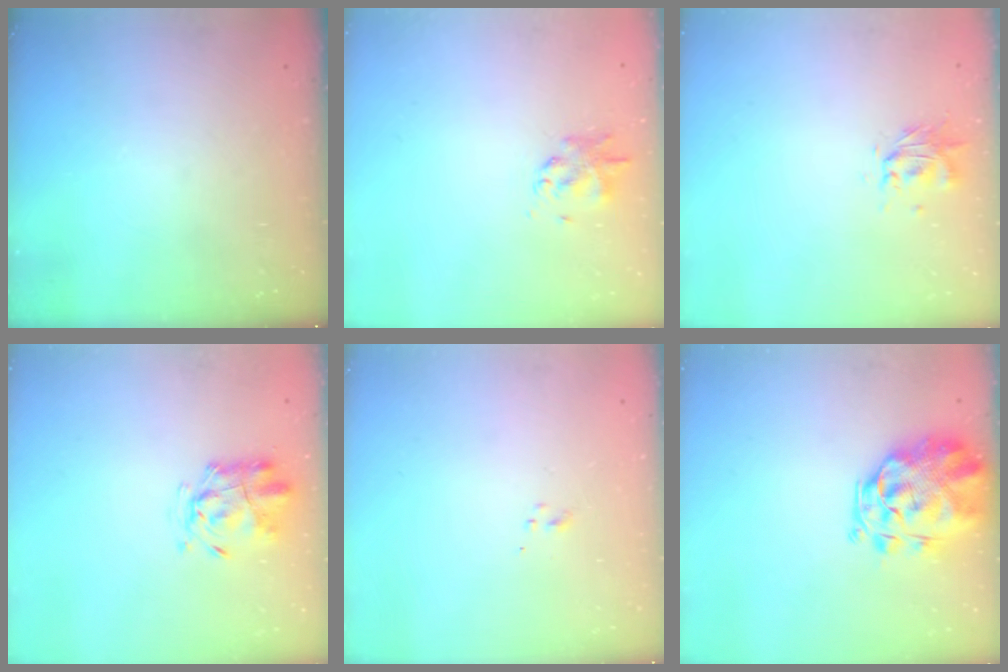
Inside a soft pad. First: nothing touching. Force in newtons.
{"total": 1.8, "press": 1.7, "slide": 0.4}
{"total": 0.7, "press": 0.7, "slide": 0.3}
{"total": 2.3, "press": 2.2, "slide": 0.7}
{"total": 0.7, "press": 0.7, "slide": 0.3}
{"total": 3.3, "press": 2.9, "slide": 1.6}